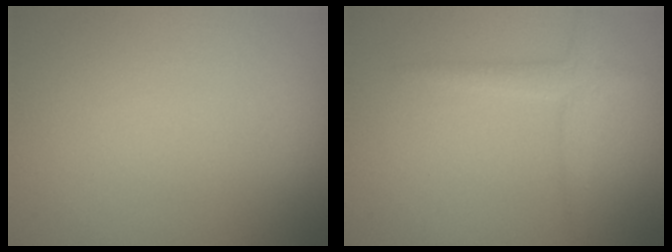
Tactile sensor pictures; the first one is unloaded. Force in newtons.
{"total": 1.9, "press": 1.9, "slide": 0.1}